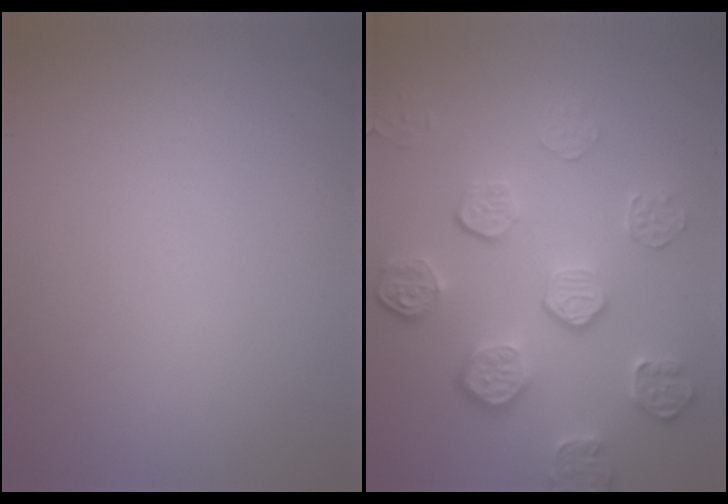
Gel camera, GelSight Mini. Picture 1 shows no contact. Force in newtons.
{"total": 5.2, "press": 3.7, "slide": 3.6}